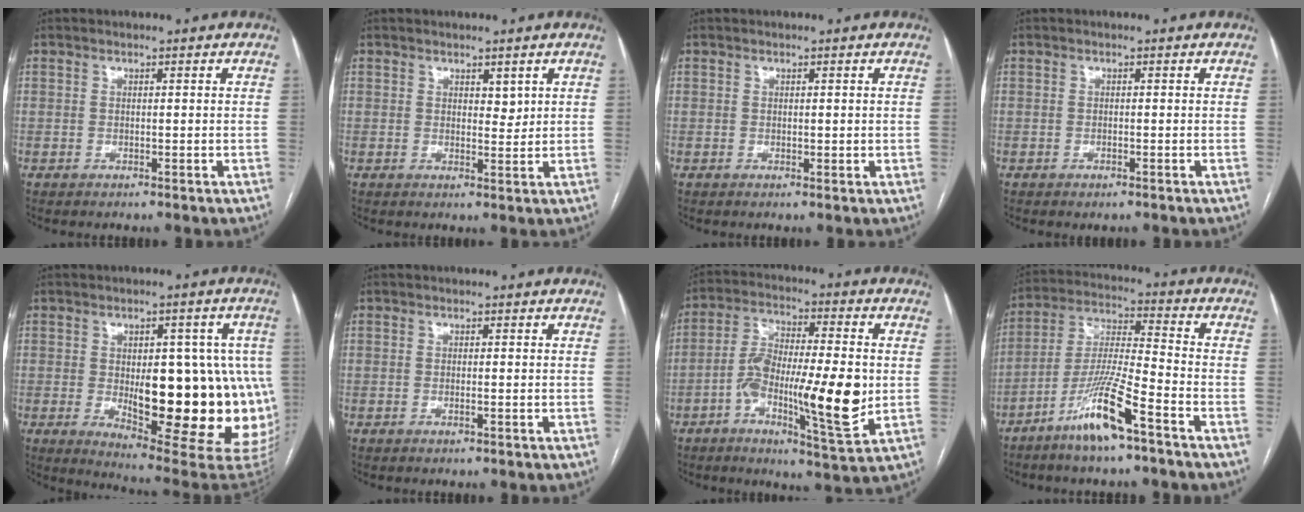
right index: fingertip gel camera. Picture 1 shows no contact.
{"total": 2.0, "force": [1.0, 1.0, 1.3], "torque": [-0.016, -0.006, 0.019]}
{"total": 1.0, "force": [0.2, 0.6, 0.8], "torque": [-0.008, 0.000, 0.005]}
{"total": 0.7, "force": [-0.5, 0.2, 0.5], "torque": [-0.009, -0.002, -0.004]}
{"total": 21.7, "force": [-2.2, 7.7, 20.2], "torque": [-0.181, 0.014, 0.000]}
{"total": 0.7, "force": [-0.2, 0.0, 0.6], "torque": [-0.013, -0.001, -0.003]}
{"total": 15.3, "force": [-2.8, 3.0, 14.7], "torque": [-0.260, 0.002, -0.047]}
{"total": 11.6, "force": [-7.0, 0.3, 9.2], "torque": [-0.185, -0.015, -0.138]}